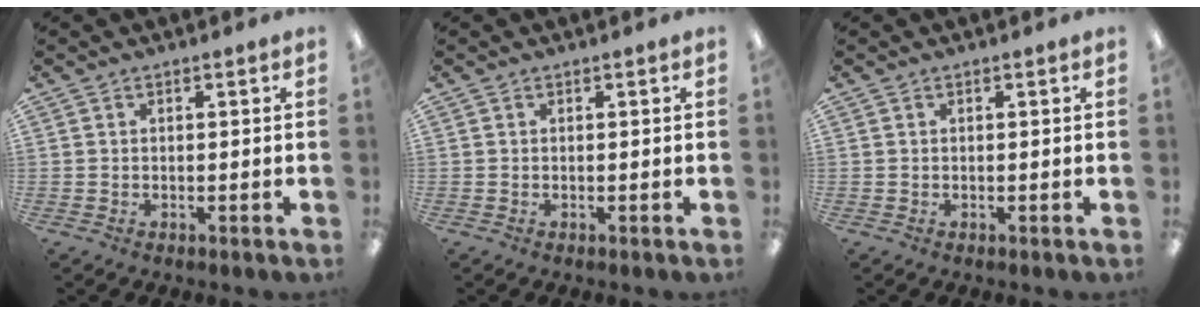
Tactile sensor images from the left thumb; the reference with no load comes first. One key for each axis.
{"total": 0.0}
{"total": 0.0}